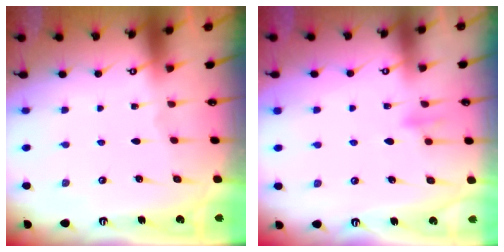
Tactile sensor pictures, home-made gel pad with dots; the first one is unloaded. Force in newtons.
{"total": 9.0, "press": 8.9, "slide": 1.4}